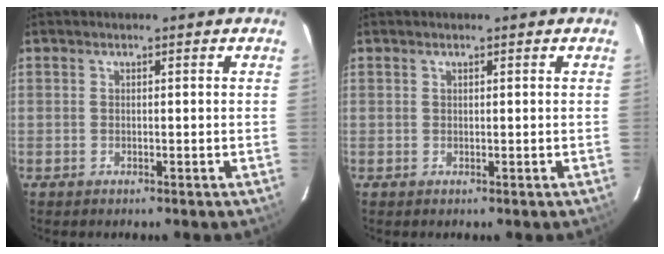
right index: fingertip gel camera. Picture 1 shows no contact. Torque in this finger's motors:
{"motor_torque": [2.13, 0.00, 0.08, 0.01]}